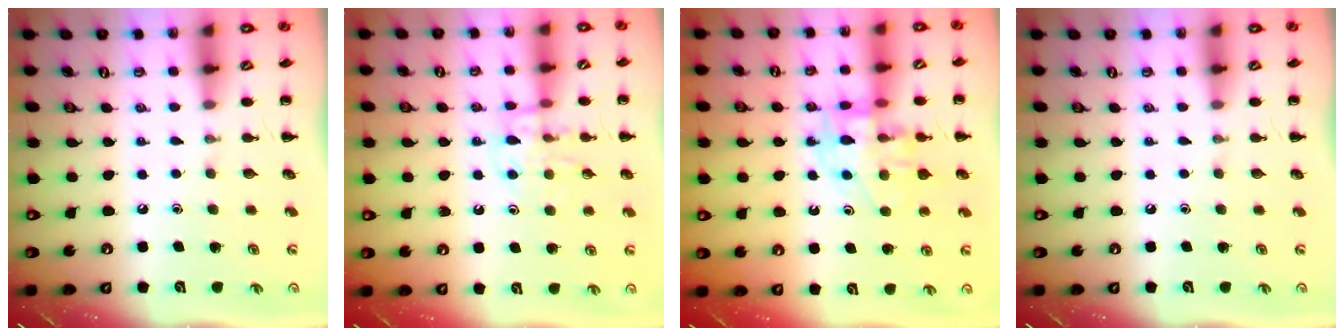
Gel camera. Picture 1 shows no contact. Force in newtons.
{"total": 11.7, "press": 11.7, "slide": 0.8}
{"total": 13.2, "press": 12.9, "slide": 2.9}
{"total": 0.0}